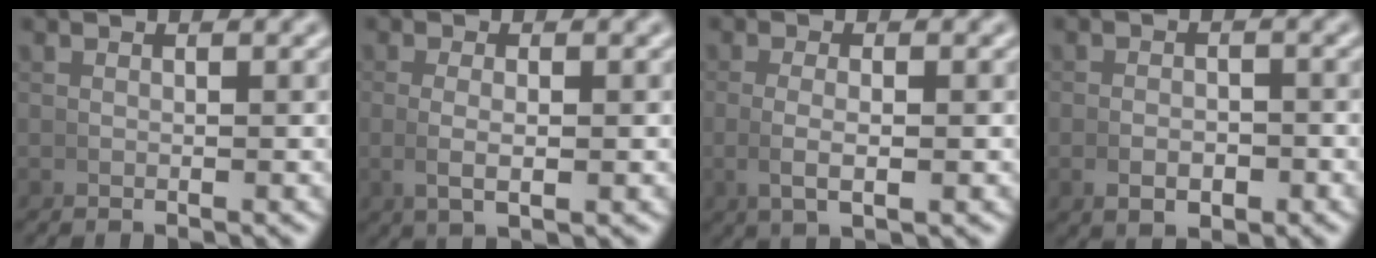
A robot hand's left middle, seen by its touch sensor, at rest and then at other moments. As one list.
[{"total": 2.2, "force": [-0.1, 0.6, 2.1], "torque": [-0.047, -0.007, 0.006]}, {"total": 2.5, "force": [-0.3, 0.7, 2.4], "torque": [-0.053, -0.006, 0.002]}, {"total": 2.4, "force": [-1.0, 1.4, 1.6], "torque": [-0.024, -0.005, -0.013]}]